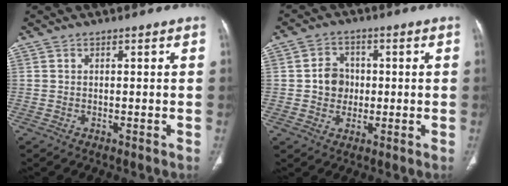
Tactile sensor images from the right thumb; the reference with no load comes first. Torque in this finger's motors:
{"motor_torque": [-0.41, 0.39, -0.14, 0.03, 0.01]}